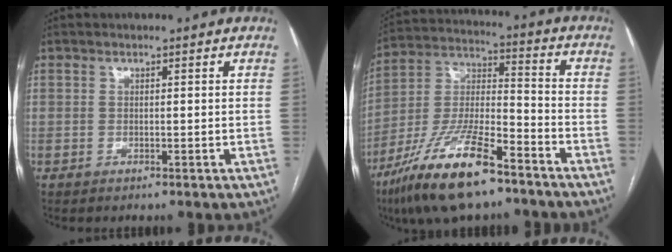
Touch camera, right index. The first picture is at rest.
{"total": 17.9, "force": [-12.0, 3.9, 12.7], "torque": [-0.271, -0.016, -0.219]}